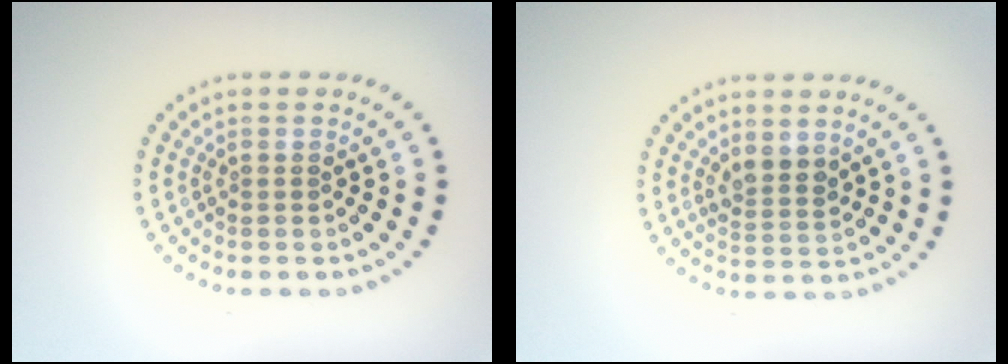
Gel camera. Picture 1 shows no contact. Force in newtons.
{"total": 2.2, "press": 1.9, "slide": 1.1}